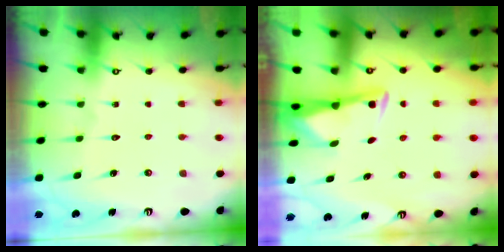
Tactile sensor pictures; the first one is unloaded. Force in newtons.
{"total": 3.1, "press": 3.1, "slide": 0.4}